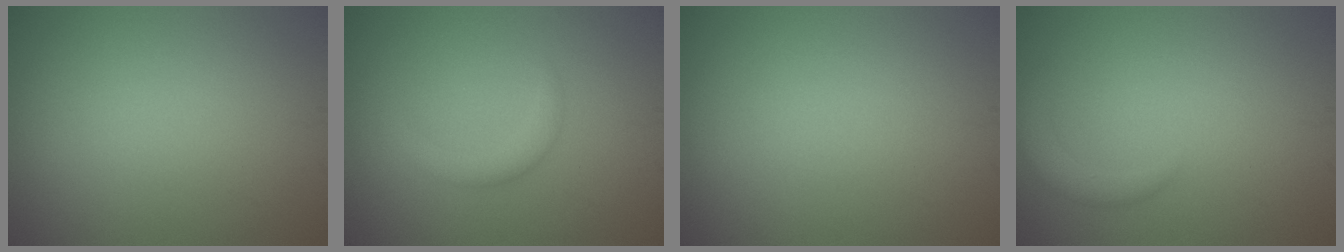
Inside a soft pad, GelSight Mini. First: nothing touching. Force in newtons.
{"total": 1.7, "press": 1.7, "slide": 0.3}
{"total": 0.0}
{"total": 1.8, "press": 1.8, "slide": 0.2}